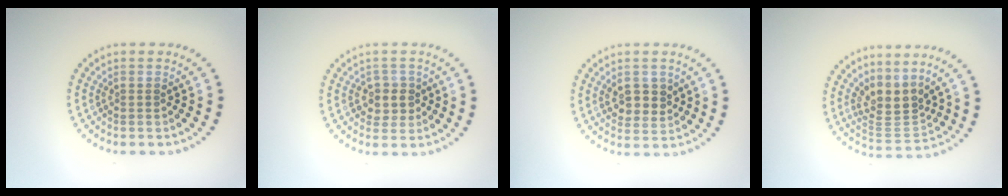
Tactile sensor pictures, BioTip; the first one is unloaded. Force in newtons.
{"total": 2.2, "press": 2.0, "slide": 1.0}
{"total": 2.8, "press": 2.7, "slide": 0.8}
{"total": 3.4, "press": 2.6, "slide": 2.1}